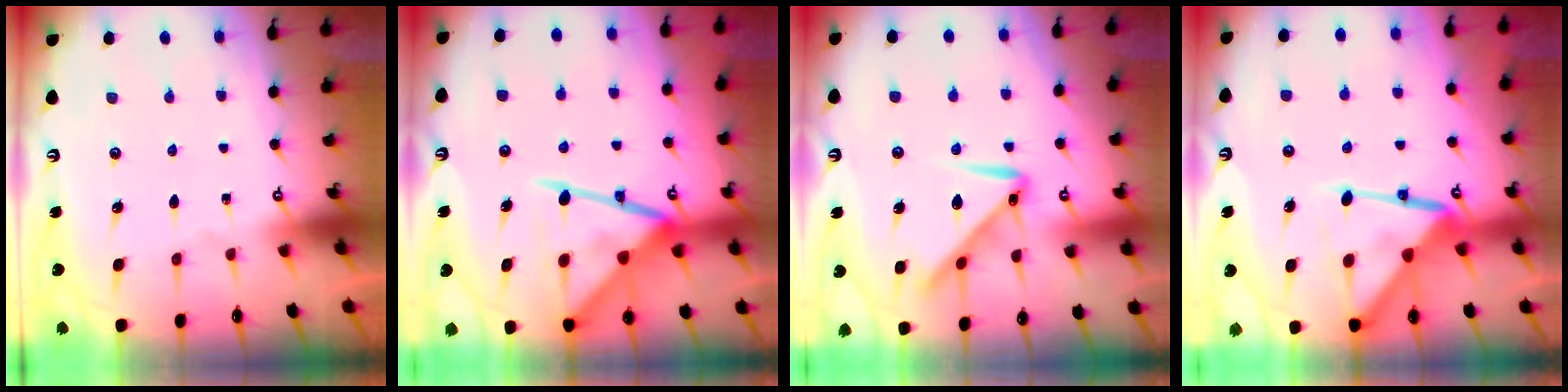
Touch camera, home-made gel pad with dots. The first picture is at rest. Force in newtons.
{"total": 17.5, "press": 17.4, "slide": 1.5}
{"total": 11.2, "press": 11.2, "slide": 0.6}
{"total": 12.3, "press": 12.2, "slide": 1.0}